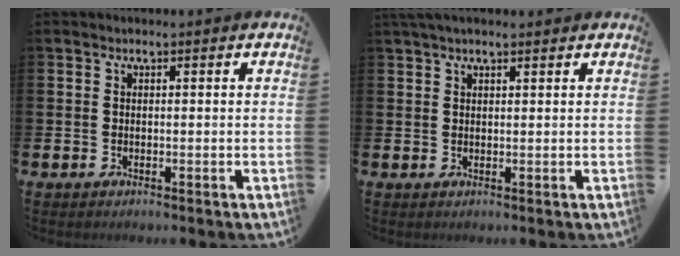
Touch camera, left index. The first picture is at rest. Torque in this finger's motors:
{"motor_torque": [1.04, -1.09, 0.32, 0.21]}